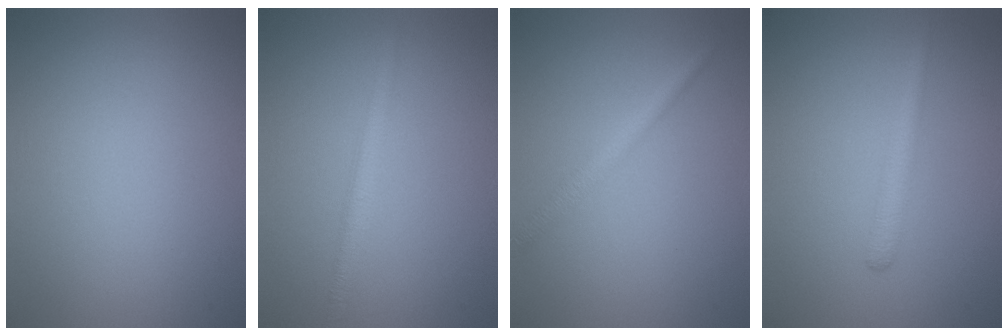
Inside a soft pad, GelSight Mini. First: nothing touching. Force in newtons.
{"total": 2.1, "press": 2.1, "slide": 0.0}
{"total": 2.0, "press": 2.0, "slide": 0.1}
{"total": 1.8, "press": 1.8, "slide": 0.1}